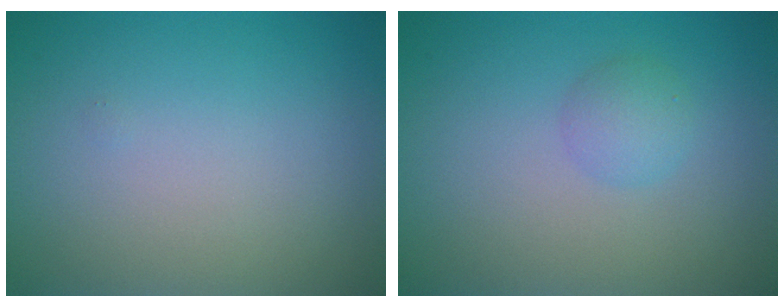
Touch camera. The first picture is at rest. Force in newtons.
{"total": 1.7, "press": 1.7, "slide": 0.1}